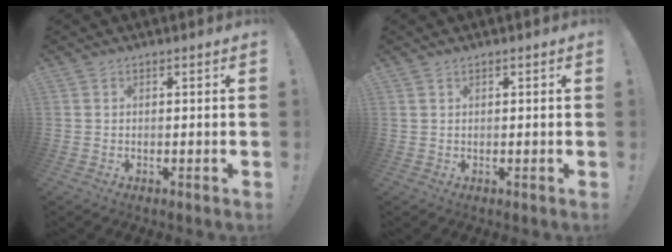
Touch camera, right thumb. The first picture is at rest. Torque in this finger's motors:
{"motor_torque": [0.04, -0.17, 0.26, -0.05, 0.00]}